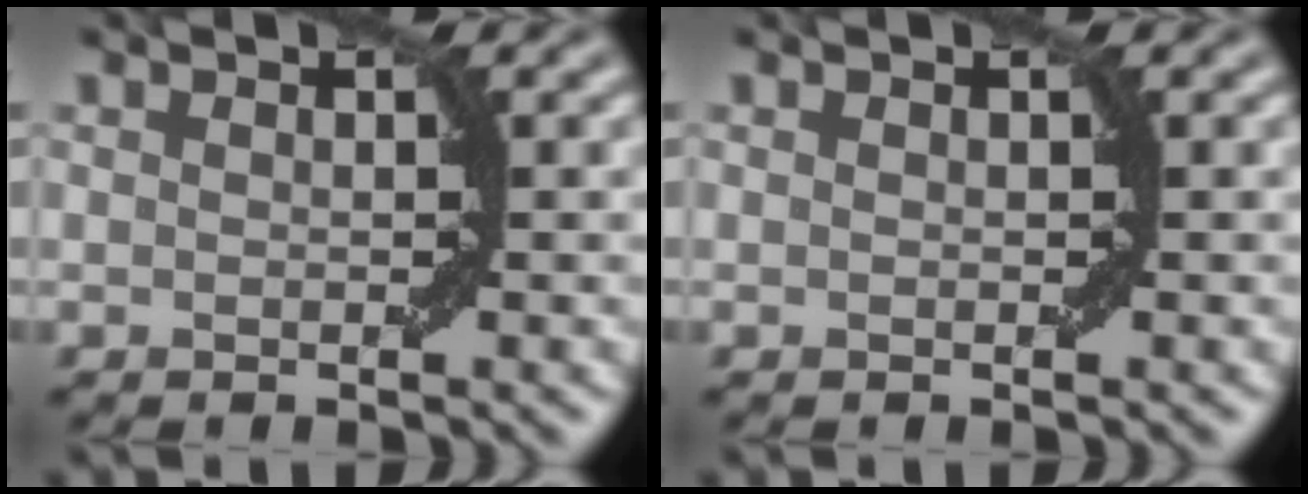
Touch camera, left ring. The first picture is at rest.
{"total": 0.0}